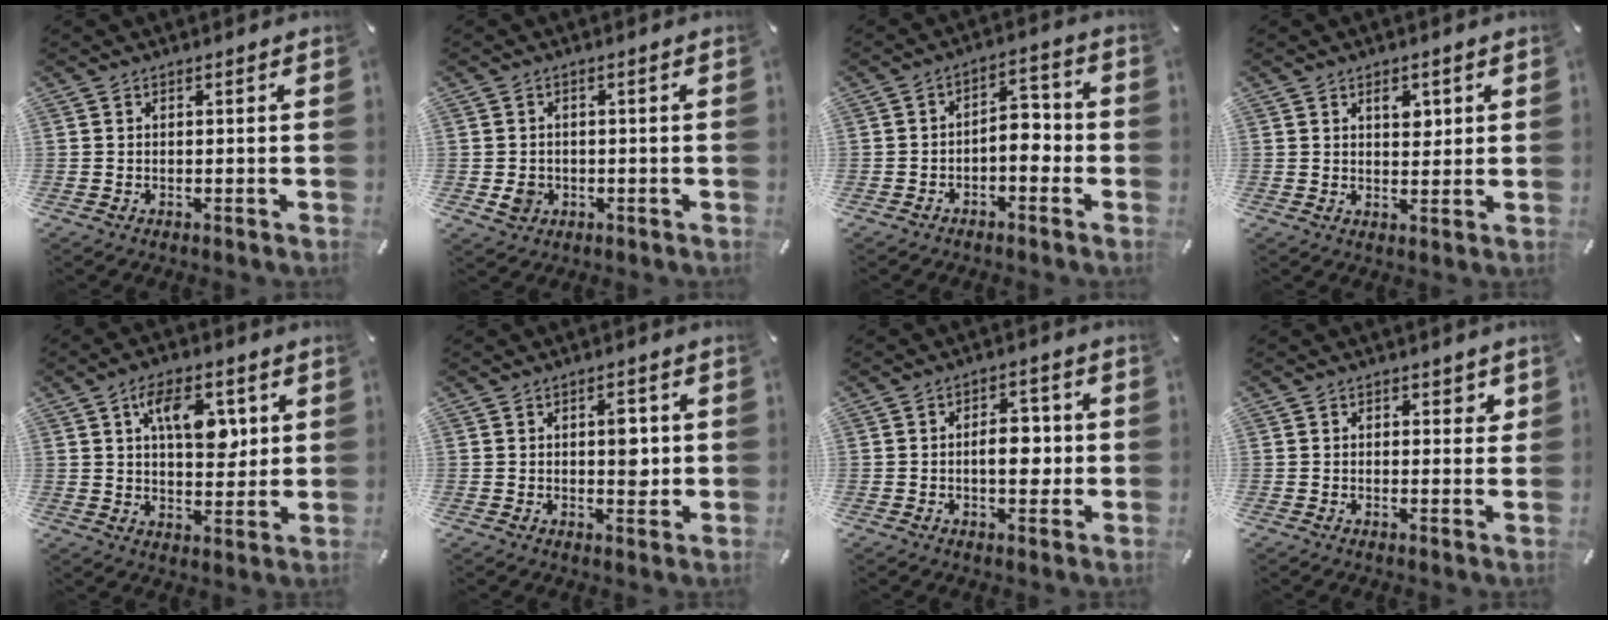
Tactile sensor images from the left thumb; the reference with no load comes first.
{"total": 3.5, "force": [-0.8, 3.1, 1.4], "torque": [-0.021, -0.001, -0.016]}
{"total": 6.0, "force": [-2.4, 3.5, 4.3], "torque": [-0.066, 0.018, -0.046]}
{"total": 5.3, "force": [2.2, 3.3, 3.6], "torque": [-0.030, -0.011, 0.028]}
{"total": 11.9, "force": [3.9, 6.8, 9.0], "torque": [-0.124, -0.003, 0.066]}
{"total": 6.0, "force": [0.5, 3.4, 4.9], "torque": [-0.055, -0.007, 0.001]}
{"total": 7.5, "force": [-0.6, 4.6, 6.0], "torque": [-0.075, 0.001, -0.015]}
{"total": 2.2, "force": [0.7, 1.5, 1.4], "torque": [-0.005, -0.002, 0.005]}